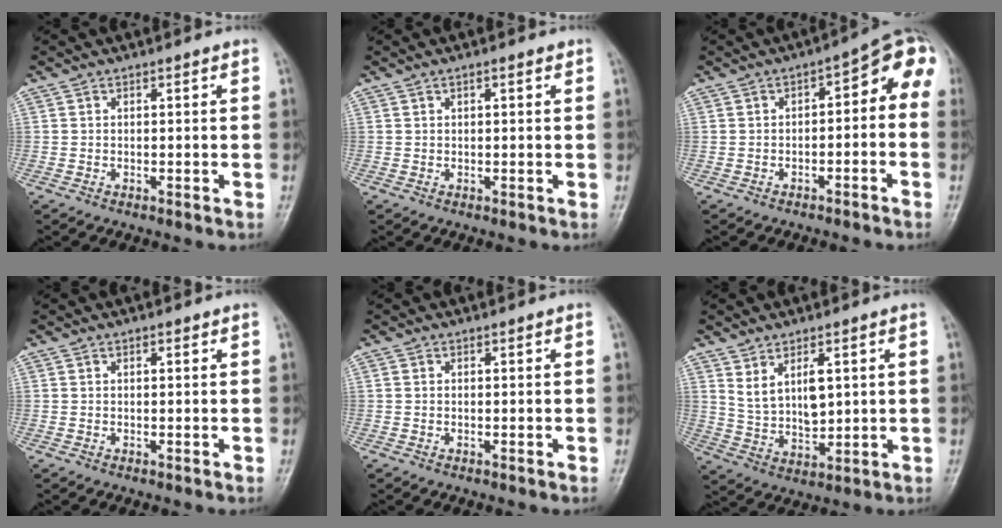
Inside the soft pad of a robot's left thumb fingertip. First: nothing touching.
{"total": 1.3, "force": [0.6, 0.4, 1.0], "torque": [-0.016, 0.001, 0.008]}
{"total": 8.0, "force": [-1.1, 3.9, 6.9], "torque": [-0.063, 0.054, -0.024]}
{"total": 0.7, "force": [0.4, 0.3, 0.4], "torque": [-0.007, -0.002, 0.006]}
{"total": 0.0}
{"total": 6.9, "force": [2.9, 3.3, 5.4], "torque": [-0.087, -0.024, 0.067]}